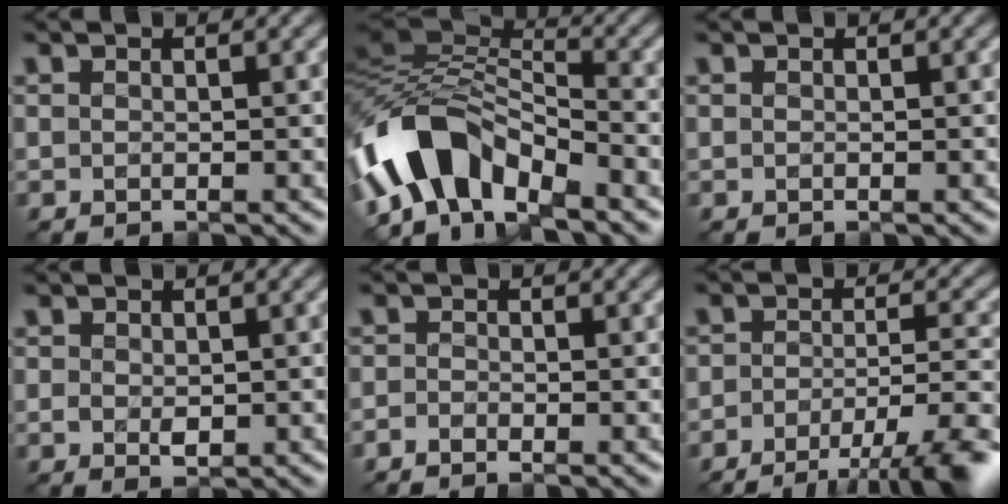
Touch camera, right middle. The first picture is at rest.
{"total": 8.7, "force": [-5.1, 4.2, 5.7], "torque": [-0.090, 0.008, -0.107]}
{"total": 0.0}
{"total": 1.5, "force": [-0.1, 1.0, 1.1], "torque": [-0.021, -0.004, 0.004]}
{"total": 1.0, "force": [-0.8, 0.2, 0.5], "torque": [-0.011, -0.003, -0.018]}
{"total": 7.9, "force": [-5.6, 2.1, 5.2], "torque": [-0.073, -0.007, -0.083]}